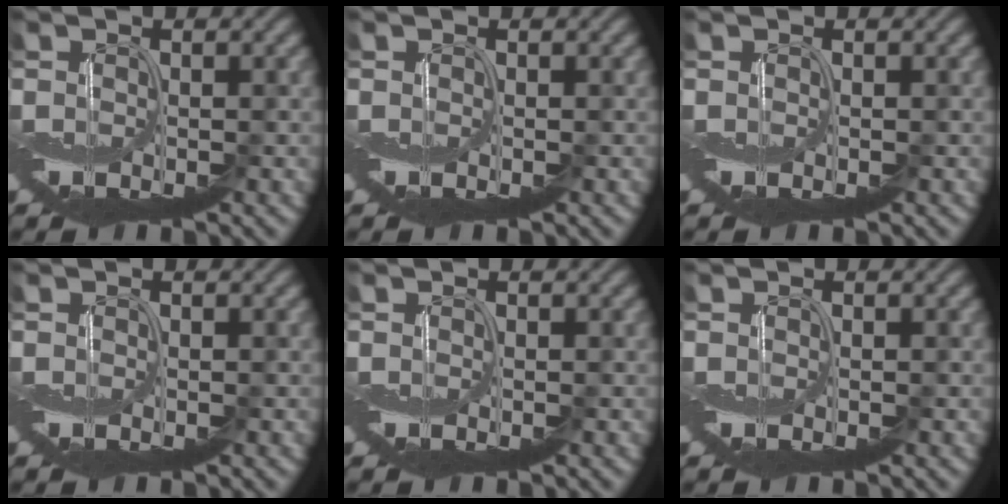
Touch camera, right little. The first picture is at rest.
{"total": 0.0}
{"total": 0.0}
{"total": 0.0}
{"total": 0.0}
{"total": 0.0}